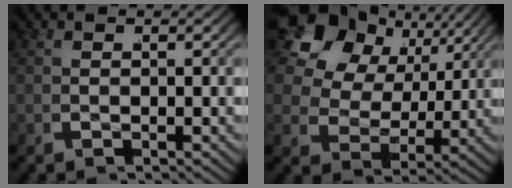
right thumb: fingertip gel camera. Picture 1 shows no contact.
{"total": 8.8, "force": [2.8, 6.3, 5.5], "torque": [-0.124, -0.012, 0.044]}